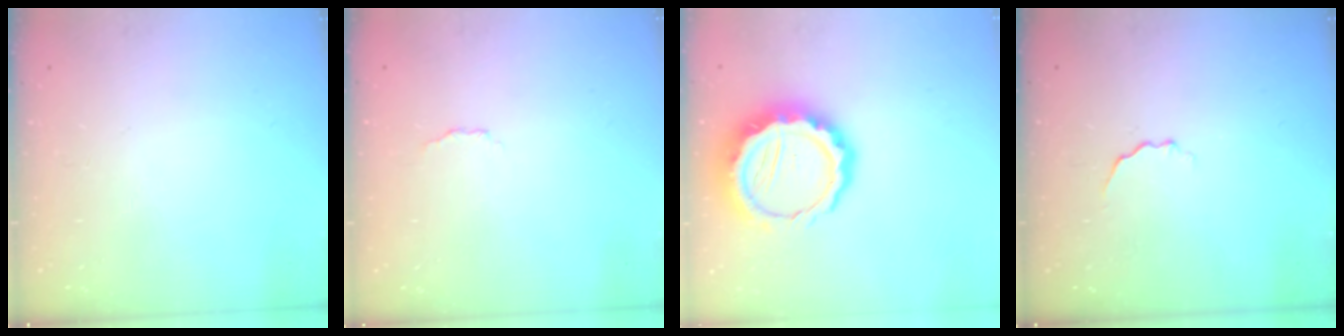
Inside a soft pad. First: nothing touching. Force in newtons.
{"total": 2.9, "press": 2.8, "slide": 0.7}
{"total": 13.6, "press": 13.3, "slide": 2.9}
{"total": 3.0, "press": 2.9, "slide": 0.7}